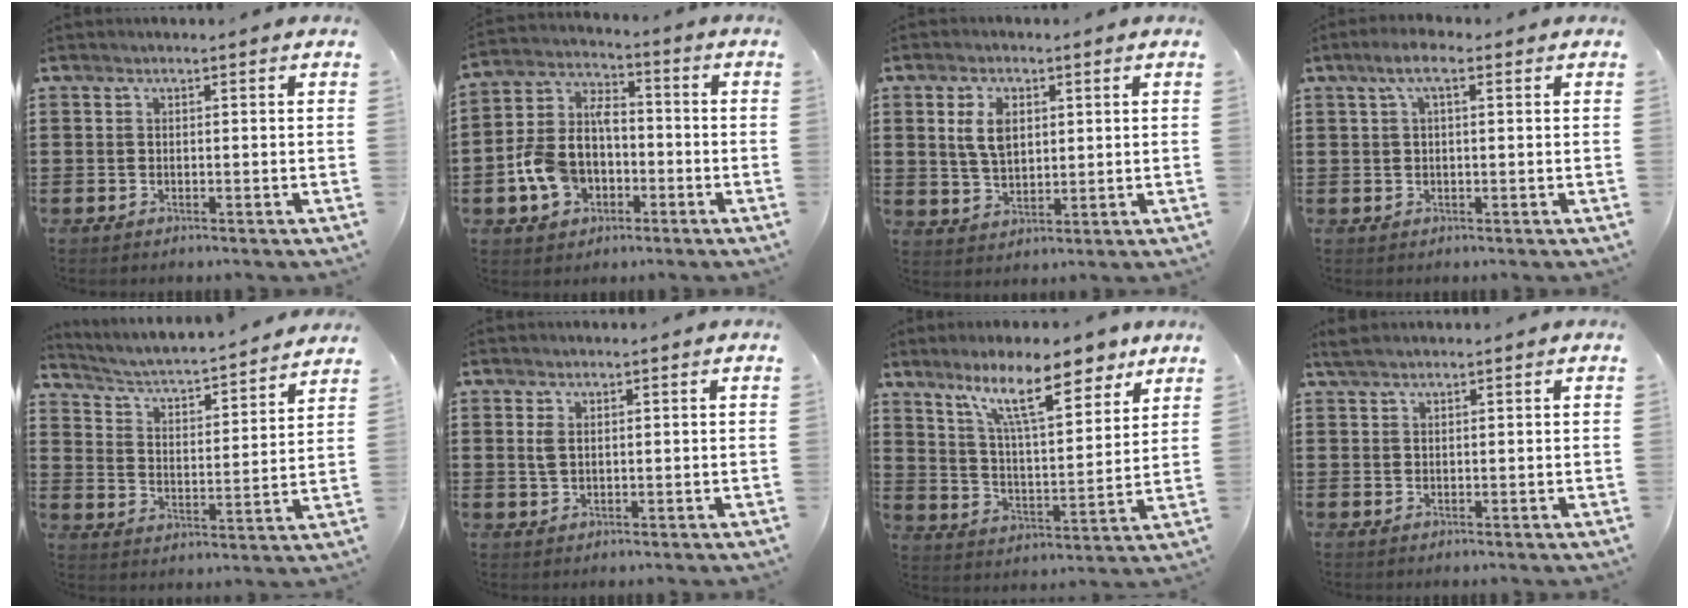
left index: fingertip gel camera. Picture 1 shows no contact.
{"total": 8.9, "force": [-2.5, 6.6, 5.3], "torque": [-0.150, 0.006, -0.055]}
{"total": 5.6, "force": [1.7, 3.2, 4.2], "torque": [-0.084, 0.006, 0.028]}
{"total": 3.4, "force": [1.0, 0.9, 3.1], "torque": [-0.062, 0.008, 0.015]}
{"total": 3.3, "force": [3.1, -0.1, 1.0], "torque": [-0.039, -0.034, 0.041]}
{"total": 2.0, "force": [0.4, 1.2, 1.6], "torque": [-0.037, 0.006, 0.007]}
{"total": 13.7, "force": [9.4, 3.5, 9.4], "torque": [-0.178, -0.032, 0.158]}
{"total": 1.3, "force": [1.0, 0.3, 0.8], "torque": [-0.018, 0.002, 0.018]}